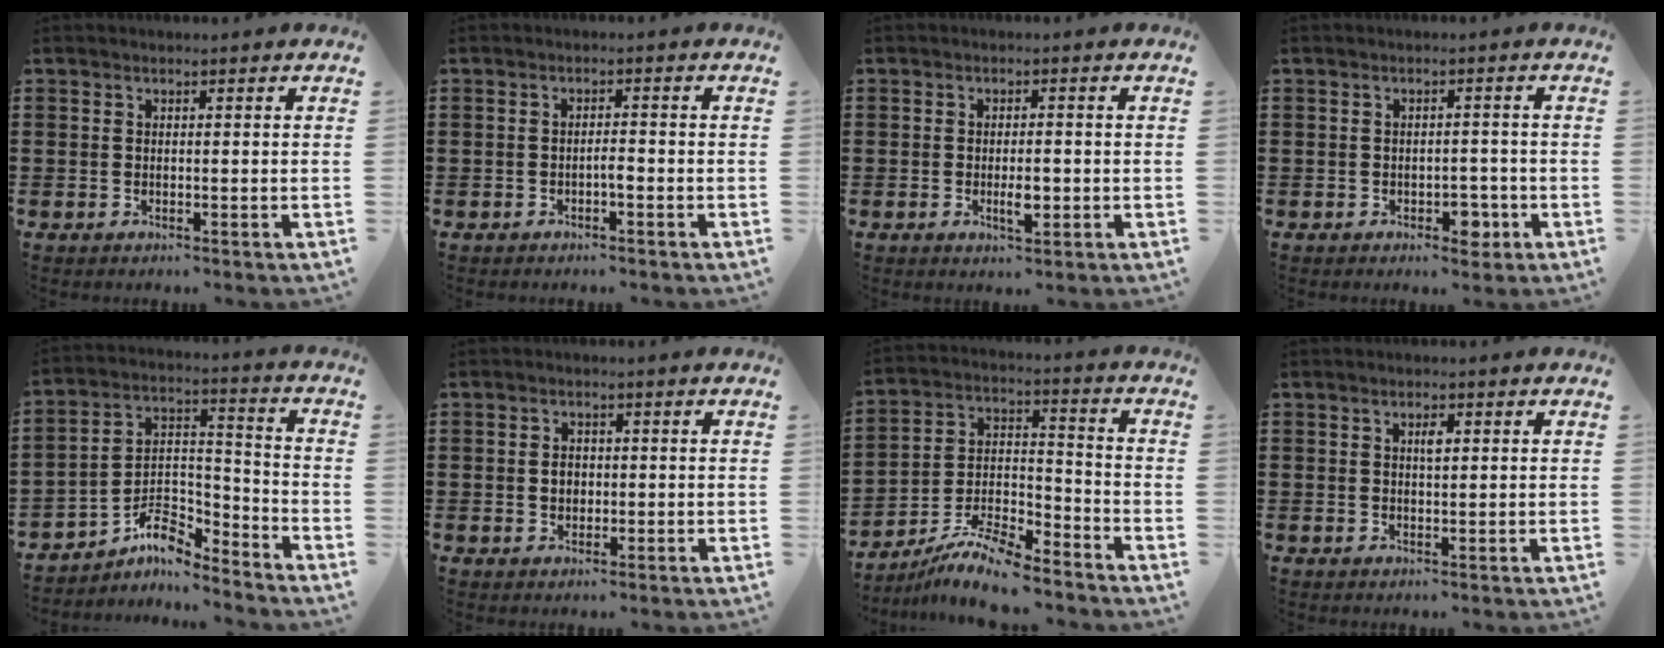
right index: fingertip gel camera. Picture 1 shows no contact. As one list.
[{"total": 1.4, "force": [-0.7, 0.3, 1.1], "torque": [-0.024, 0.000, -0.012]}, {"total": 3.3, "force": [-0.7, 1.1, 3.1], "torque": [-0.053, 0.002, -0.011]}, {"total": 3.3, "force": [-1.7, 1.7, 2.2], "torque": [-0.037, 0.003, -0.032]}, {"total": 7.1, "force": [-5.7, 2.5, 3.4], "torque": [-0.072, -0.003, -0.113]}, {"total": 2.2, "force": [-0.1, 1.7, 1.5], "torque": [-0.023, 0.004, -0.006]}, {"total": 9.1, "force": [-8.2, 1.7, 3.7], "torque": [-0.073, 0.019, -0.160]}, {"total": 1.7, "force": [0.5, 0.6, 1.6], "torque": [-0.032, 0.005, 0.006]}]